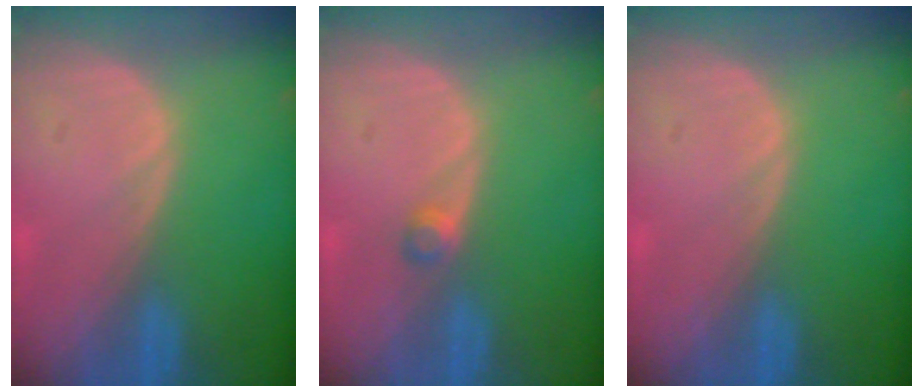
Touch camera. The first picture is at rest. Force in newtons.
{"total": 1.6, "press": 1.4, "slide": 0.8}
{"total": 0.0}